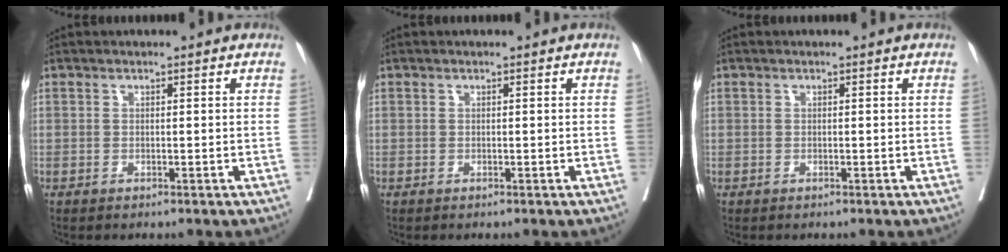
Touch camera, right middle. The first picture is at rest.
{"total": 0.0}
{"total": 0.0}